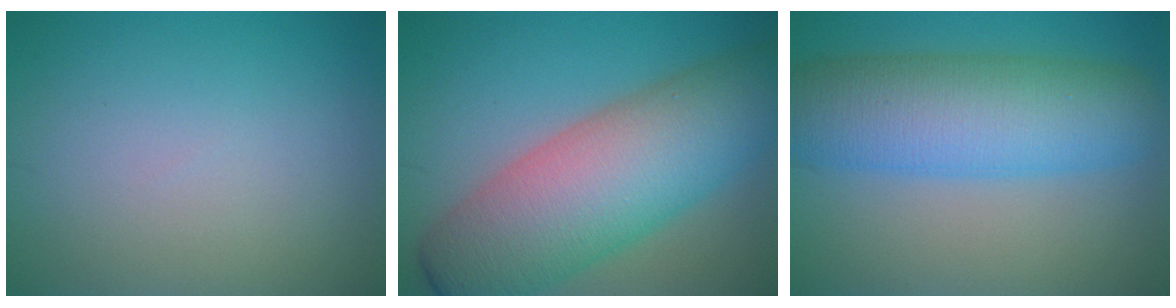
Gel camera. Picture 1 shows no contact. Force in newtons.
{"total": 12.0, "press": 12.0, "slide": 0.5}
{"total": 9.7, "press": 9.7, "slide": 0.2}